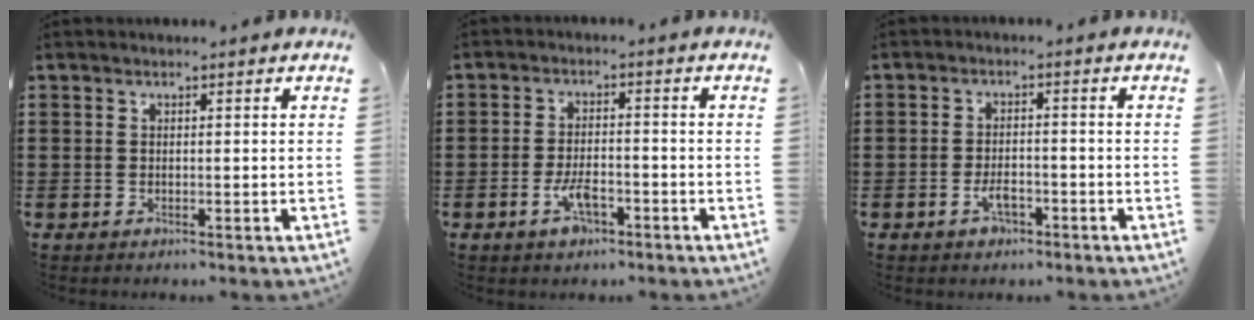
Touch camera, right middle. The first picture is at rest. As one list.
[{"total": 4.5, "force": [-2.4, 1.9, 3.3], "torque": [-0.069, 0.002, -0.046]}, {"total": 3.1, "force": [-1.8, 1.4, 2.1], "torque": [-0.039, 0.004, -0.032]}]